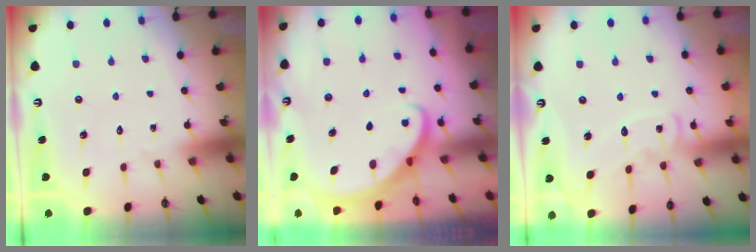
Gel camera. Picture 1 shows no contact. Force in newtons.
{"total": 2.5, "press": 2.5, "slide": 0.2}
{"total": 8.2, "press": 8.2, "slide": 0.2}